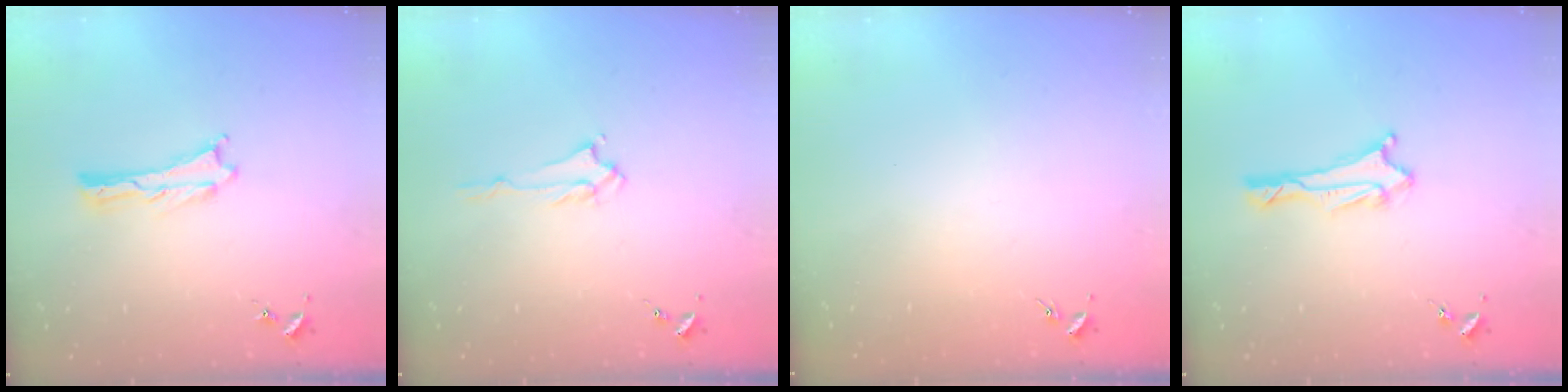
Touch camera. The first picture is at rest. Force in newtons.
{"total": 1.4, "press": 1.4, "slide": 0.3}
{"total": 0.0}
{"total": 2.0, "press": 1.8, "slide": 0.8}